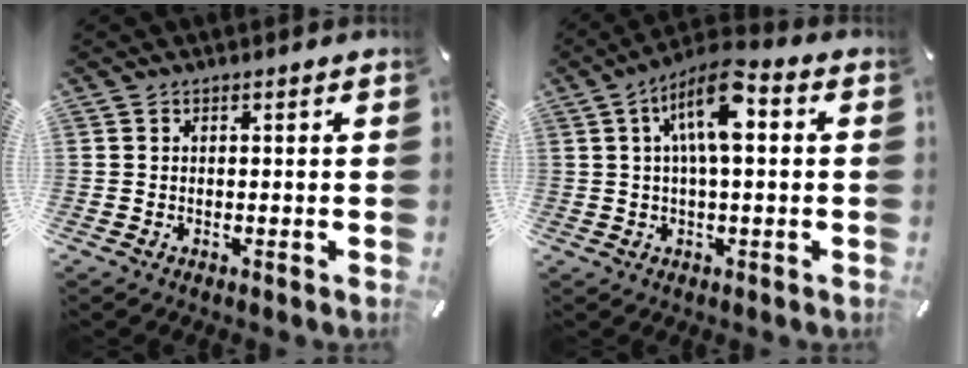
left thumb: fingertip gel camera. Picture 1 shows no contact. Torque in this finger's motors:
{"motor_torque": [1.38, 1.37, 0.43, -0.23, 0.24]}